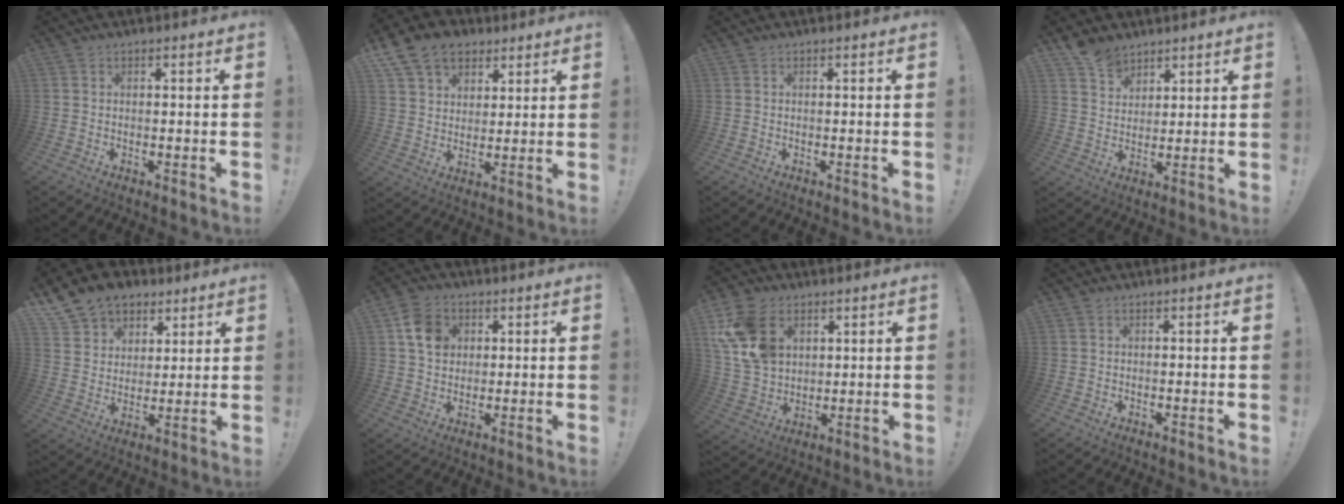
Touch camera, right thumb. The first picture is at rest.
{"total": 12.7, "force": [7.2, 9.3, 4.9], "torque": [-0.078, -0.037, 0.142]}
{"total": 0.0}
{"total": 7.8, "force": [6.1, 4.6, 1.7], "torque": [-0.025, -0.035, 0.118]}
{"total": 13.2, "force": [8.1, 9.5, 4.1], "torque": [-0.071, -0.048, 0.161]}
{"total": 9.0, "force": [3.1, 7.3, 4.3], "torque": [-0.059, -0.003, 0.062]}
{"total": 16.1, "force": [6.5, 11.5, 9.1], "torque": [-0.175, -0.020, 0.132]}
{"total": 0.0}